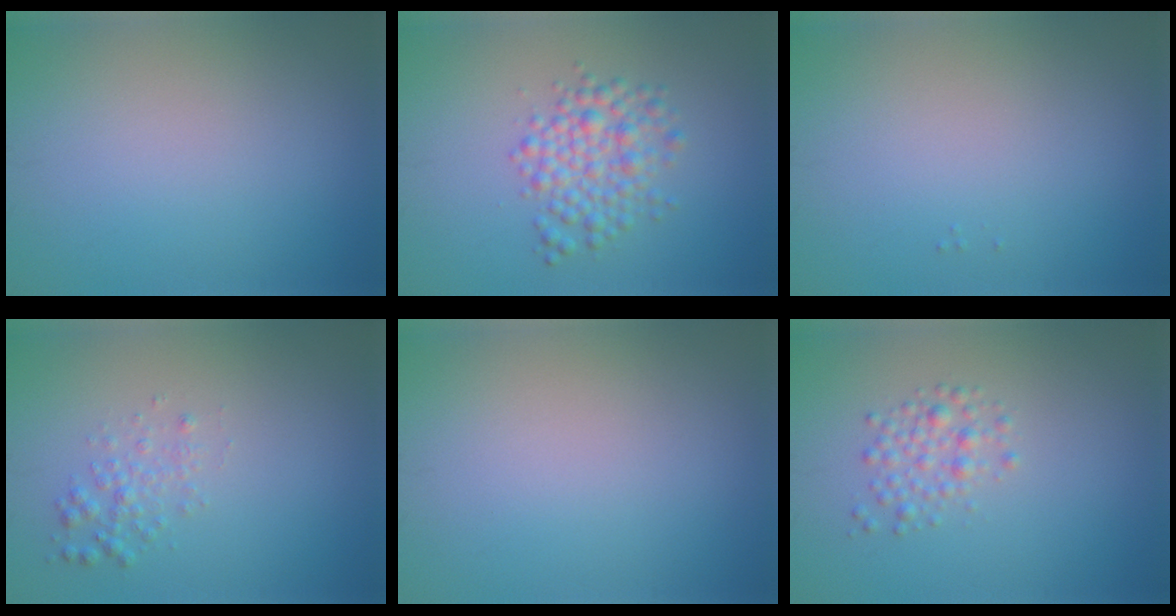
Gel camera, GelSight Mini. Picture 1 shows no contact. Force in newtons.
{"total": 3.8, "press": 3.8, "slide": 0.0}
{"total": 0.0}
{"total": 1.7, "press": 1.7, "slide": 0.0}
{"total": 0.0}
{"total": 2.1, "press": 2.1, "slide": 0.1}